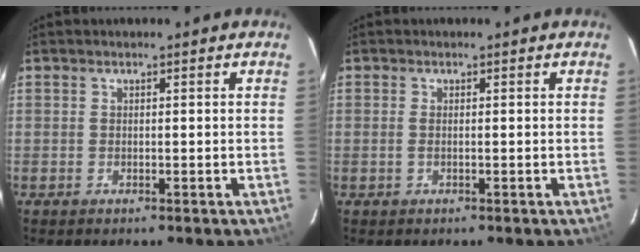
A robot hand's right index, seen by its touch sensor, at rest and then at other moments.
{"total": 0.8, "force": [-0.1, 0.1, 0.8], "torque": [-0.017, 0.002, -0.003]}